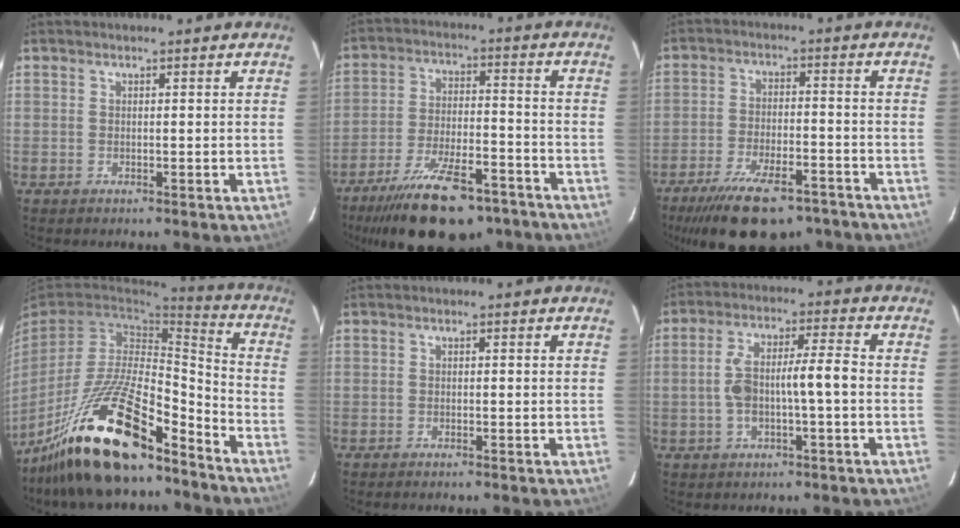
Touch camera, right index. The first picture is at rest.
{"total": 15.8, "force": [-11.5, 4.5, 9.8], "torque": [-0.170, -0.009, -0.194]}
{"total": 12.9, "force": [-9.5, 4.0, 7.7], "torque": [-0.129, -0.015, -0.150]}
{"total": 21.6, "force": [-15.6, 4.8, 14.2], "torque": [-0.270, -0.019, -0.281]}
{"total": 1.3, "force": [-1.1, 0.0, 0.7], "torque": [-0.013, -0.002, -0.013]}
{"total": 8.3, "force": [-1.2, 1.4, 8.1], "torque": [-0.154, 0.027, -0.020]}